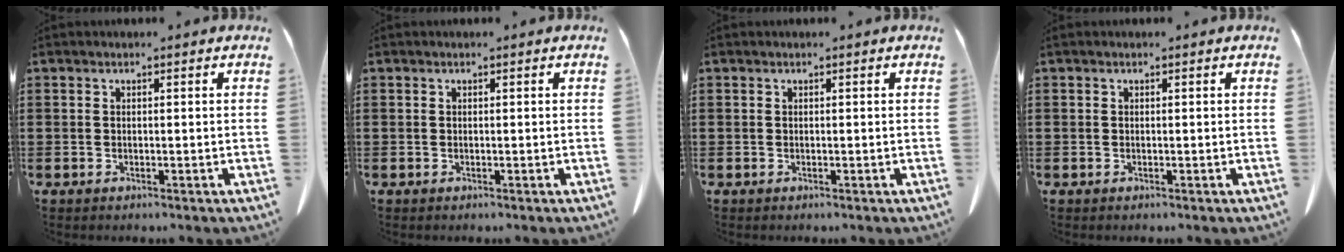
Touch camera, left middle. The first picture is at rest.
{"total": 0.0}
{"total": 0.0}
{"total": 0.0}